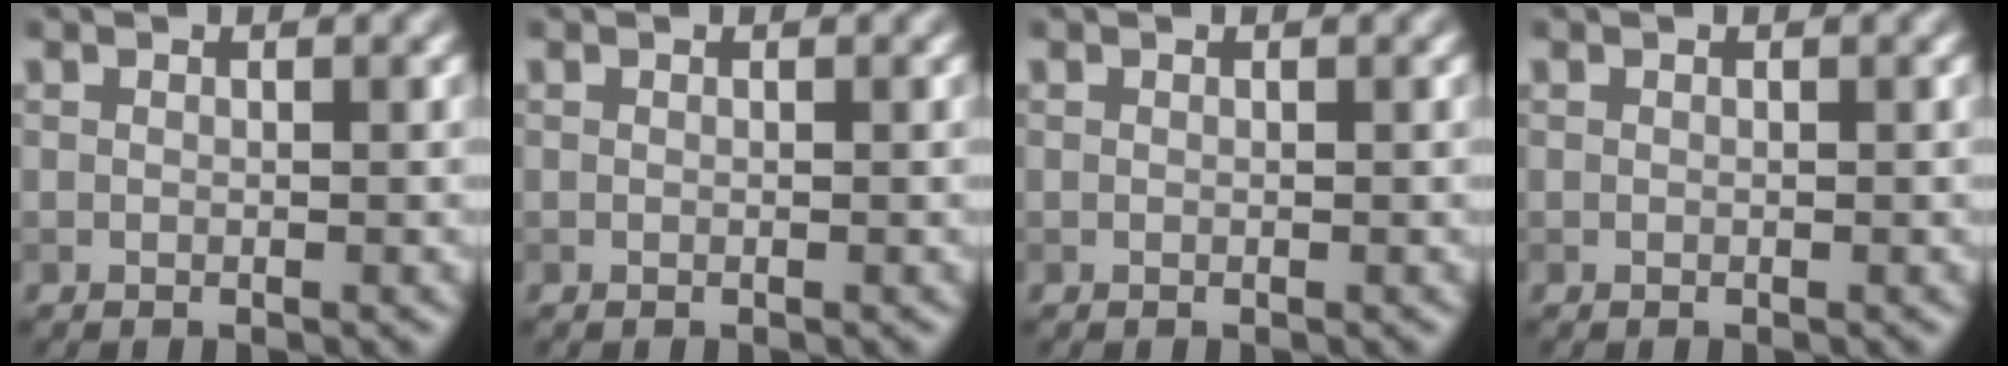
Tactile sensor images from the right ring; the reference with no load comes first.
{"total": 0.0}
{"total": 0.0}
{"total": 0.0}